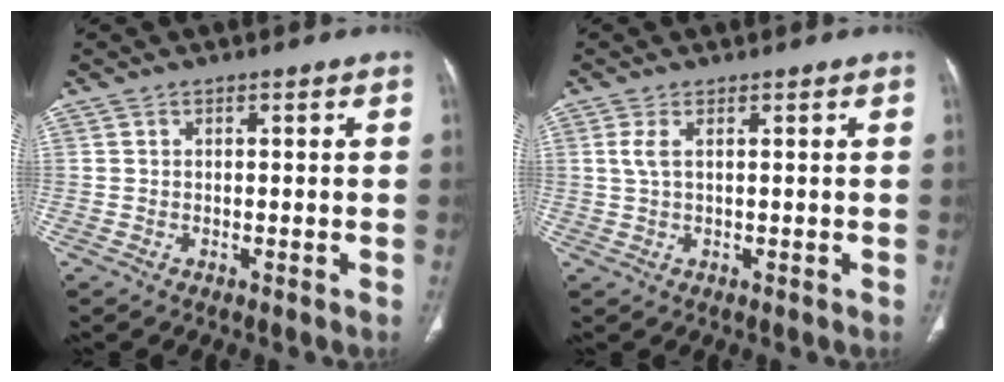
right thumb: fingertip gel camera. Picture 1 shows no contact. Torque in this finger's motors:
{"motor_torque": [-0.41, 0.44, 0.52, 0.18, 0.01]}